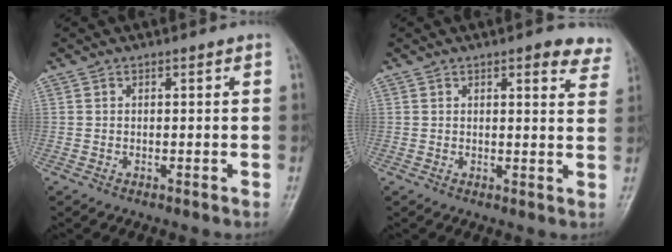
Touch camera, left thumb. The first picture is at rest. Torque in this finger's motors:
{"motor_torque": [-0.05, 0.33, 0.04, 0.09, 0.08]}